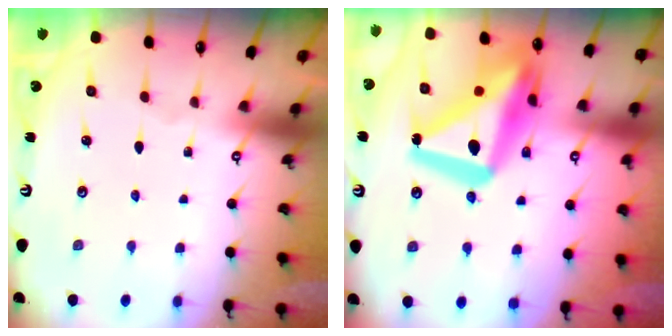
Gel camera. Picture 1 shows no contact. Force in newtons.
{"total": 21.5, "press": 21.4, "slide": 2.5}